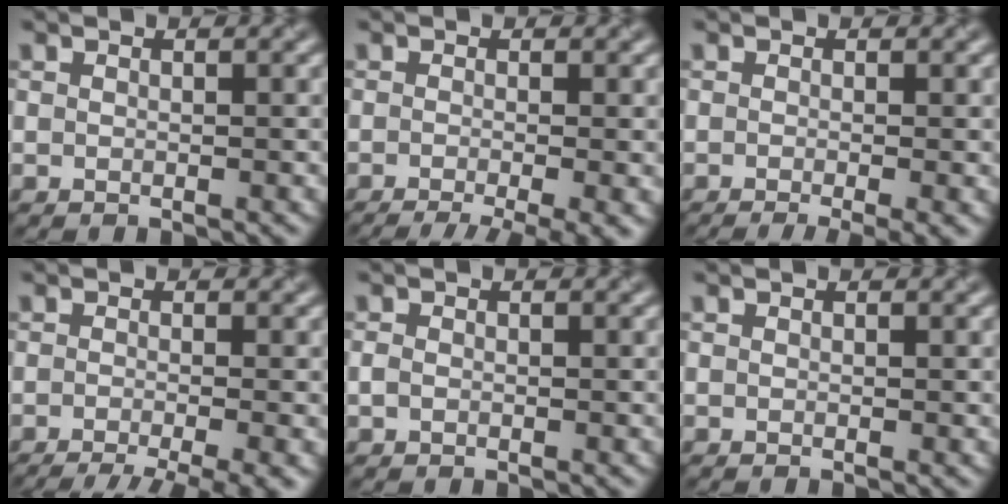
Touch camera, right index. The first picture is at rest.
{"total": 6.7, "force": [-3.4, 2.0, 5.4], "torque": [-0.053, -0.009, -0.047]}
{"total": 4.2, "force": [-1.7, 1.4, 3.6], "torque": [-0.036, -0.013, -0.021]}
{"total": 7.2, "force": [-4.3, 1.9, 5.4], "torque": [-0.057, -0.016, -0.061]}
{"total": 0.7, "force": [-0.2, 0.5, 0.4], "torque": [-0.008, -0.001, -0.006]}
{"total": 0.0}